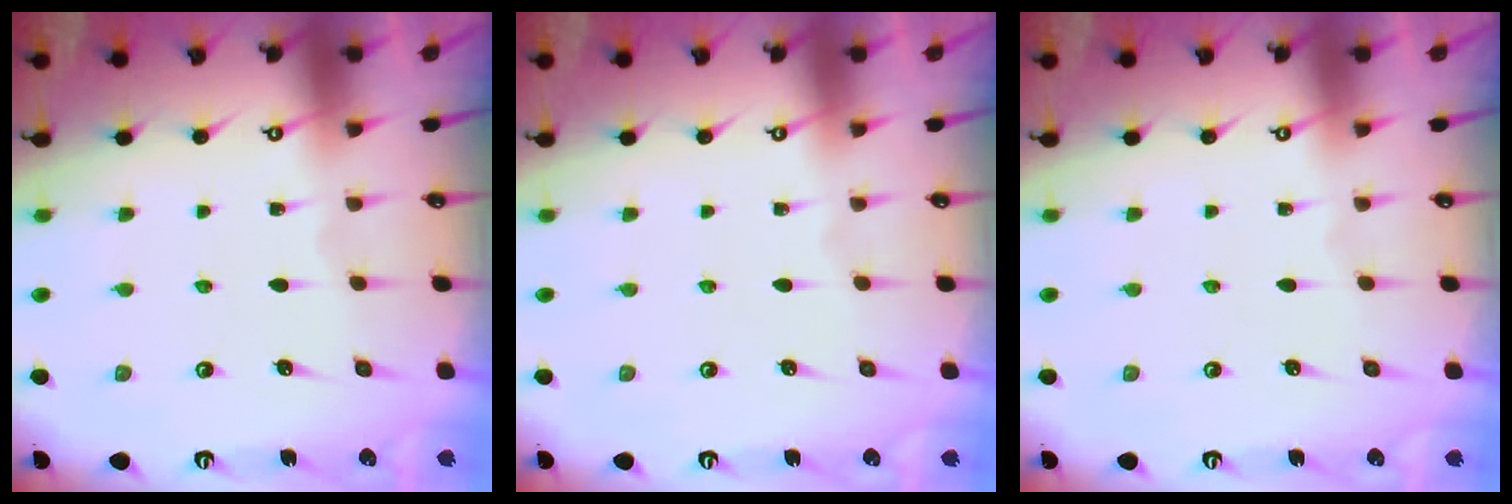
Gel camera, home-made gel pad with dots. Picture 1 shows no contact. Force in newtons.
{"total": 0.0}
{"total": 0.0}